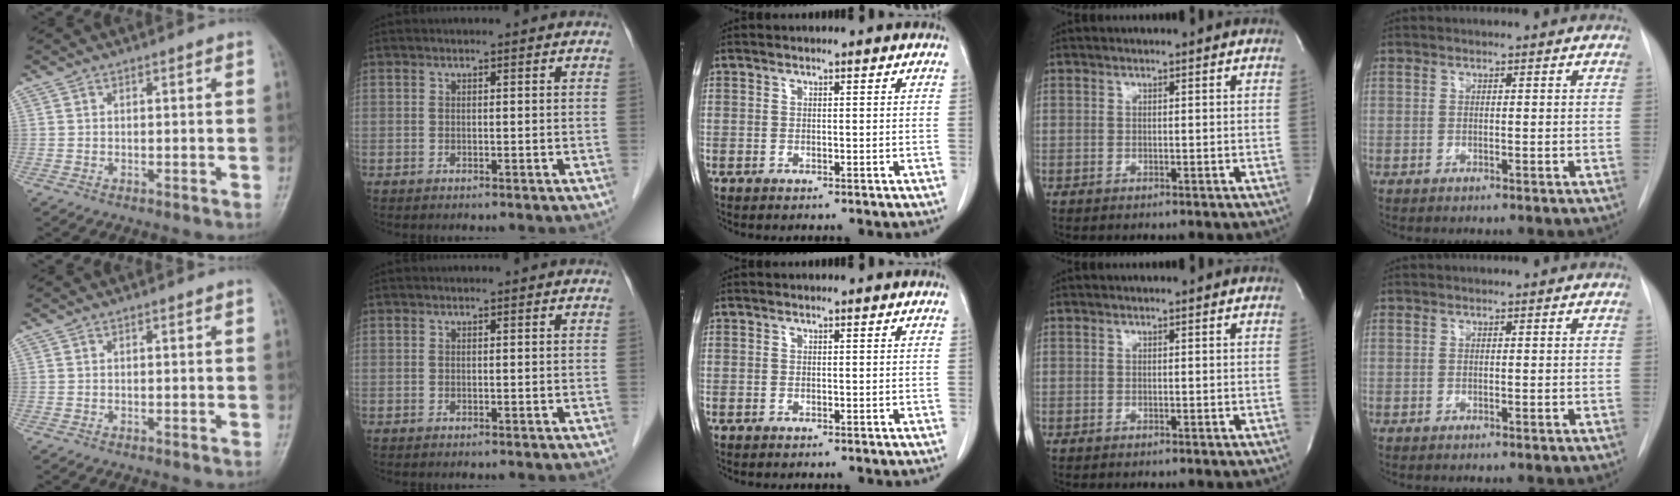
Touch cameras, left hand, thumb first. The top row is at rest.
{}